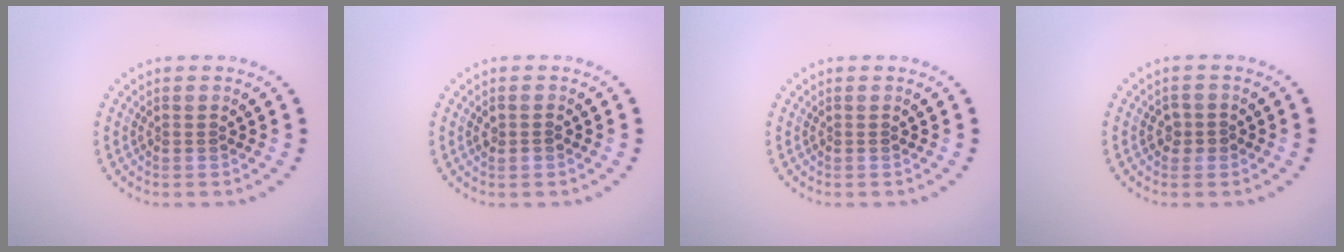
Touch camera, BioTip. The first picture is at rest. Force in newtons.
{"total": 0.9, "press": 0.9, "slide": 0.2}
{"total": 0.0}
{"total": 1.3, "press": 1.2, "slide": 0.3}